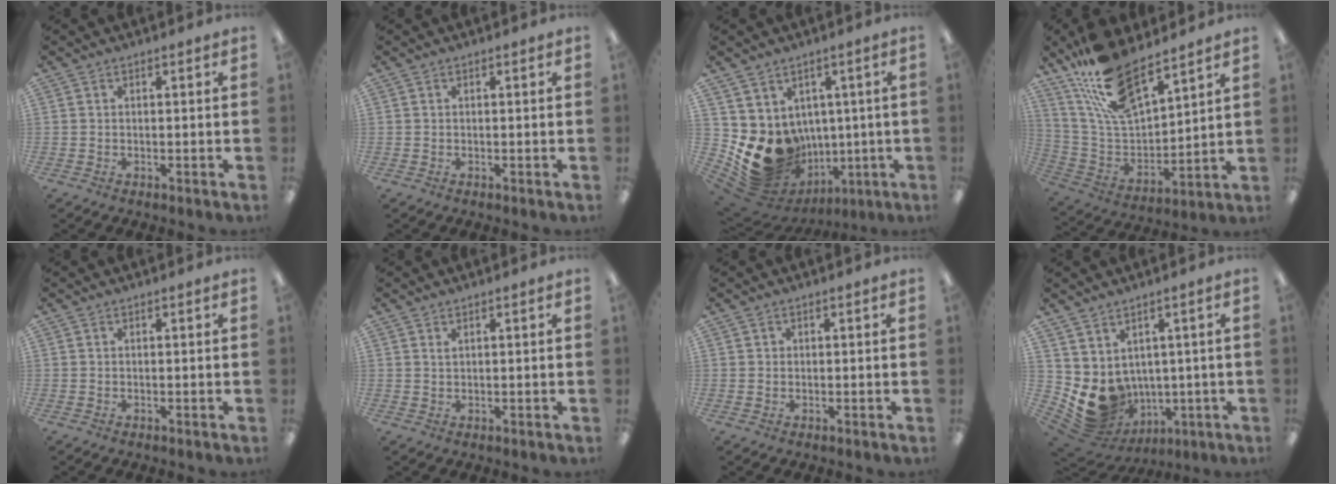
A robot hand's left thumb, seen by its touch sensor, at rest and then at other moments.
{"total": 0.0}
{"total": 15.0, "force": [-1.8, 13.0, 7.2], "torque": [-0.145, -0.029, -0.018]}
{"total": 17.9, "force": [13.7, 6.5, 9.5], "torque": [-0.207, -0.069, 0.250]}
{"total": 0.0}
{"total": 1.0, "force": [0.8, 0.3, 0.4], "torque": [-0.011, 0.000, 0.016]}
{"total": 0.9, "force": [0.4, 0.8, 0.0], "torque": [-0.001, 0.003, 0.008]}
{"total": 9.0, "force": [-0.2, 8.1, 3.9], "torque": [-0.087, -0.029, 0.011]}